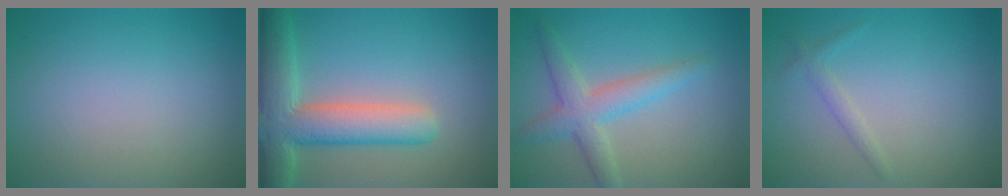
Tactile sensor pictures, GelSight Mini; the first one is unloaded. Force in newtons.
{"total": 7.6, "press": 7.6, "slide": 0.6}
{"total": 3.7, "press": 3.7, "slide": 0.0}
{"total": 1.1, "press": 1.1, "slide": 0.0}